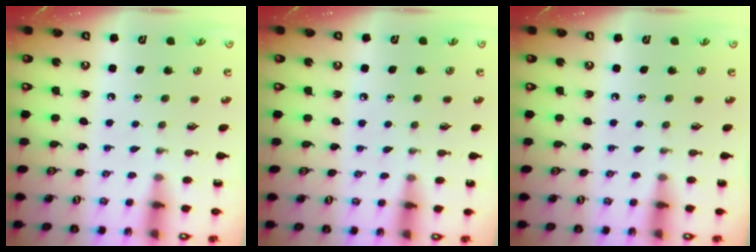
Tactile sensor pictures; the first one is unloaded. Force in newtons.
{"total": 5.0, "press": 5.0, "slide": 0.6}
{"total": 0.0}